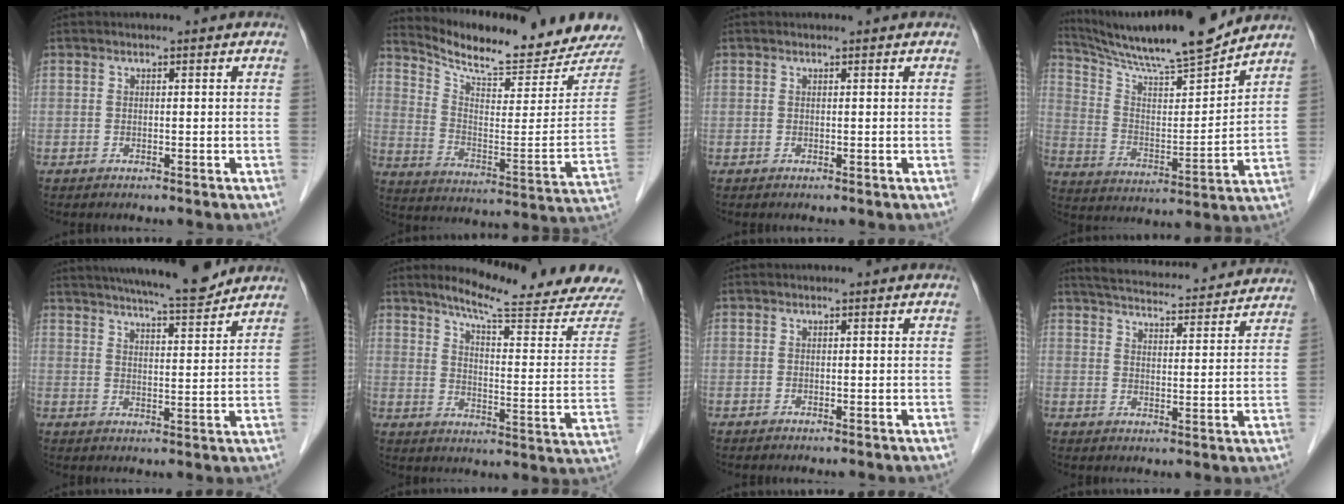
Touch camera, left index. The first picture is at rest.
{"total": 17.7, "force": [17.2, 0.7, 4.2], "torque": [-0.083, -0.087, 0.244]}
{"total": 0.6, "force": [0.6, 0.0, 0.1], "torque": [-0.006, 0.005, 0.010]}
{"total": 17.4, "force": [16.0, 0.2, 7.0], "torque": [-0.127, -0.008, 0.265]}
{"total": 13.7, "force": [12.3, 0.7, 5.8], "torque": [-0.095, 0.000, 0.177]}
{"total": 19.1, "force": [17.5, -0.7, 7.6], "torque": [-0.116, -0.088, 0.222]}
{"total": 0.0}
{"total": 22.4, "force": [20.9, 3.4, 7.2], "torque": [-0.119, 0.007, 0.271]}